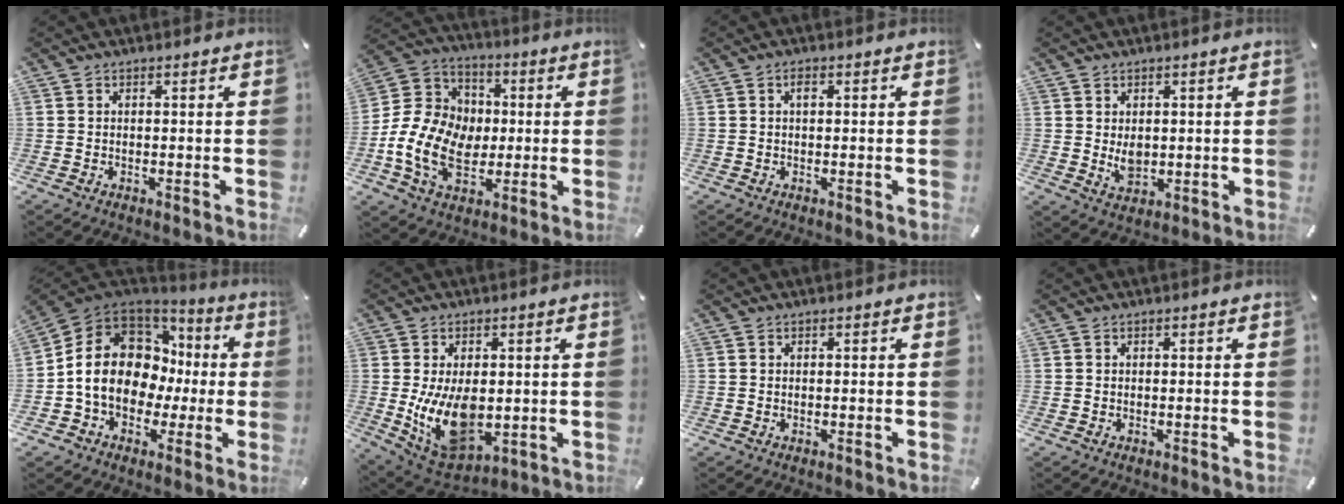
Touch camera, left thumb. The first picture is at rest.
{"total": 15.8, "force": [-2.9, 12.8, 8.8], "torque": [-0.207, 0.022, -0.048]}
{"total": 0.7, "force": [0.1, 0.4, 0.6], "torque": [-0.012, 0.003, 0.001]}
{"total": 4.2, "force": [0.5, 3.3, 2.6], "torque": [-0.049, -0.010, 0.008]}
{"total": 15.9, "force": [0.1, 12.9, 9.3], "torque": [-0.191, 0.001, 0.008]}
{"total": 13.7, "force": [-0.7, 8.8, 10.5], "torque": [-0.211, -0.016, -0.007]}
{"total": 0.0}
{"total": 0.0}